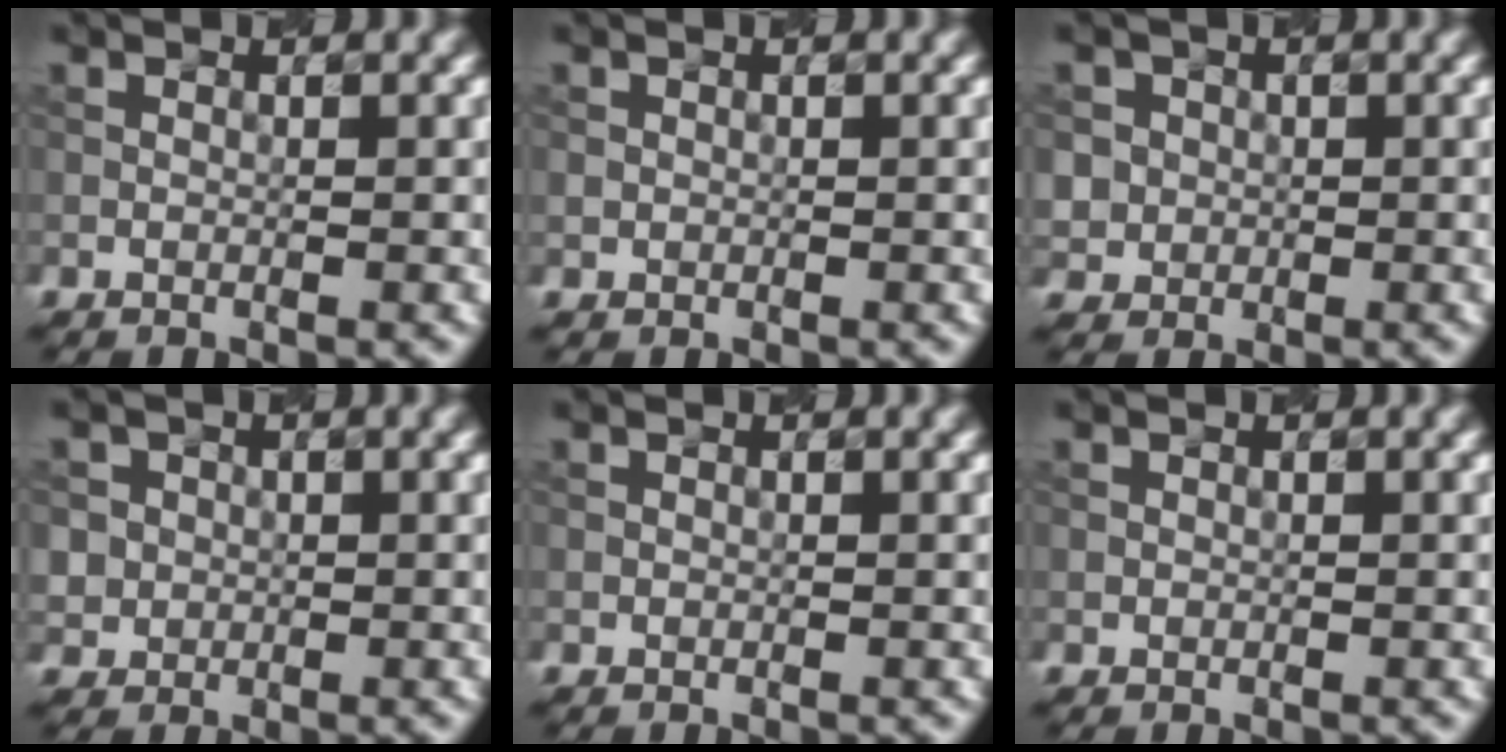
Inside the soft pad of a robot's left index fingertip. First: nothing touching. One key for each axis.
{"total": 0.6, "fx": 0.1, "fy": 0.6, "fz": 0.1, "tx": 0.004, "ty": -0.005, "tz": 0.002}
{"total": 3.2, "fx": 0.5, "fy": 3.0, "fz": 0.7, "tx": -0.012, "ty": 0.005, "tz": 0.011}
{"total": 2.7, "fx": 0.5, "fy": 2.6, "fz": 0.6, "tx": -0.008, "ty": 0.001, "tz": 0.014}
{"total": 0.0}
{"total": 0.0}